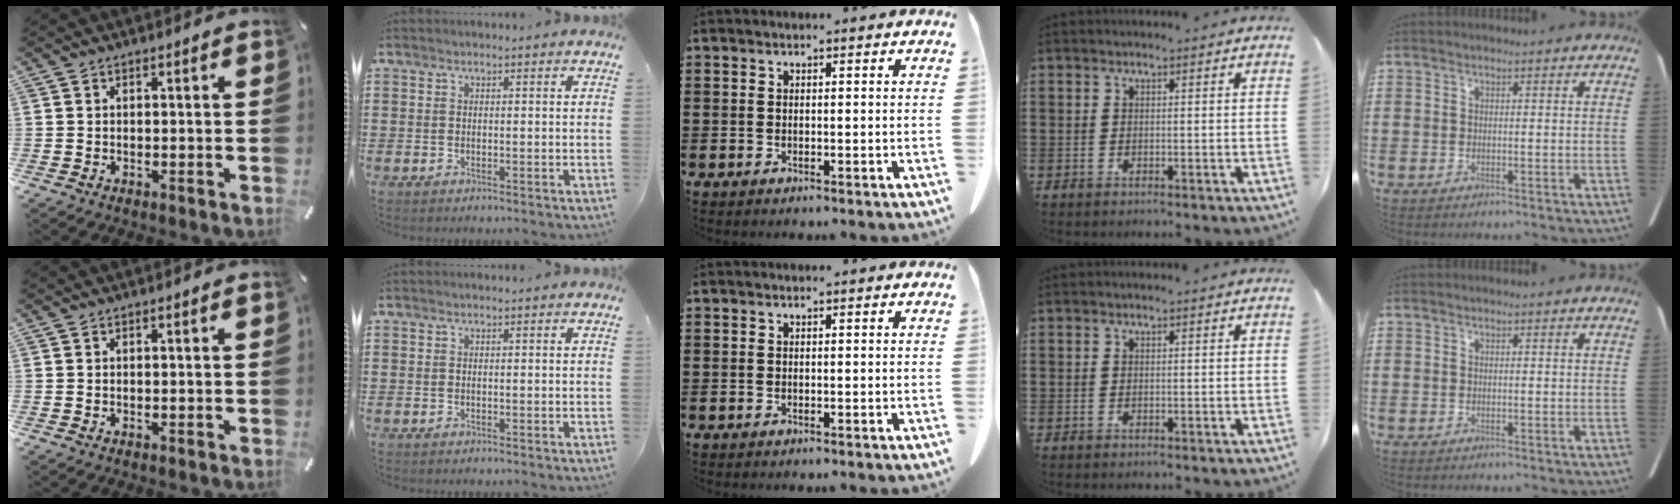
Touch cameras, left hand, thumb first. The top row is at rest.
{}